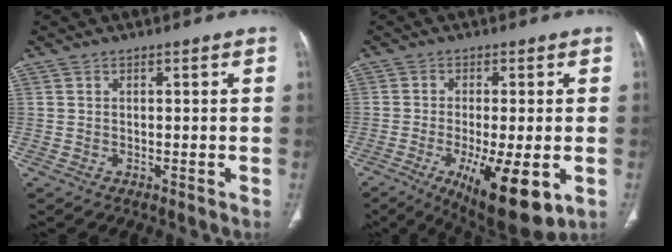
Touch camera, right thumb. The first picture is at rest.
{"total": 14.4, "force": [-4.8, 4.5, 12.8], "torque": [-0.192, -0.017, -0.061]}